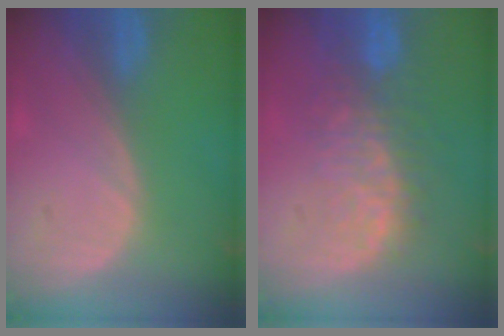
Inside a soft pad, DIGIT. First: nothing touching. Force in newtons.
{"total": 9.9, "press": 8.4, "slide": 5.2}